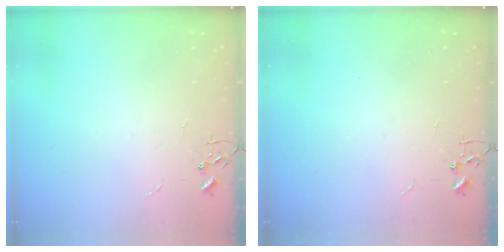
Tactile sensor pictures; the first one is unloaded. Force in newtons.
{"total": 0.0}